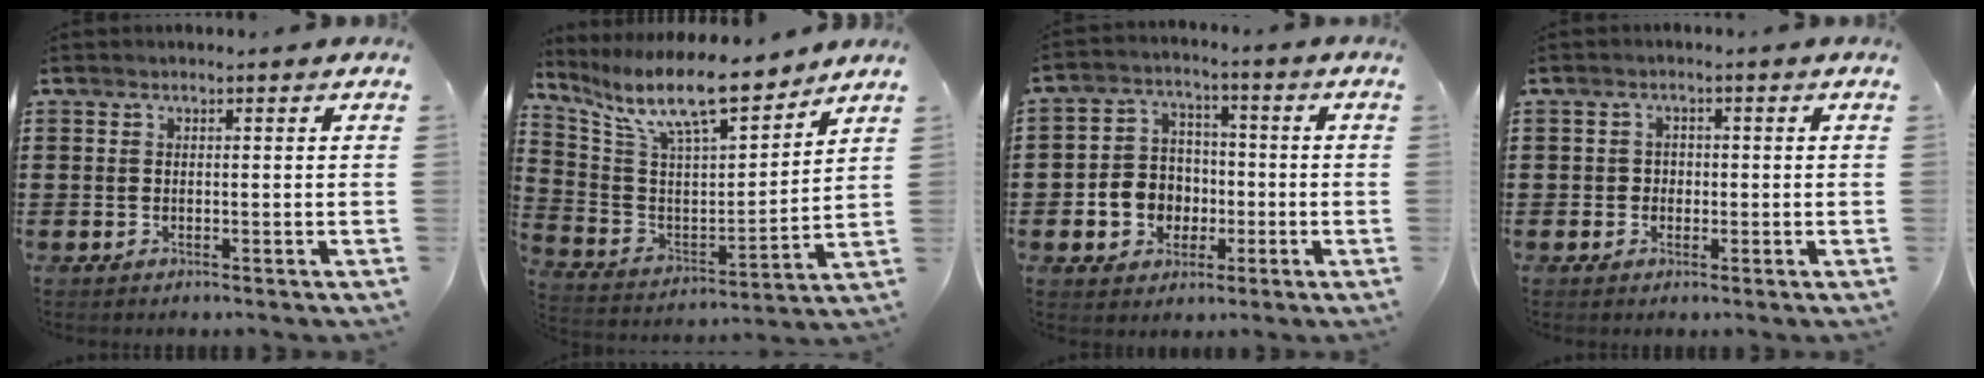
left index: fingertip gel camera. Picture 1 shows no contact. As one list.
[{"total": 12.5, "force": [10.0, 2.6, 7.0], "torque": [-0.156, -0.061, 0.171]}, {"total": 6.5, "force": [-1.5, 6.0, 1.9], "torque": [-0.060, 0.021, -0.027]}, {"total": 2.6, "force": [-0.3, 2.4, 0.9], "torque": [-0.027, 0.006, -0.011]}]